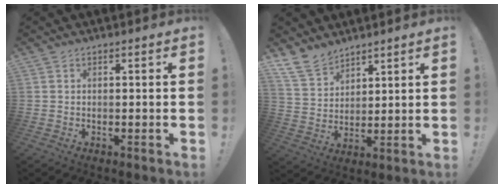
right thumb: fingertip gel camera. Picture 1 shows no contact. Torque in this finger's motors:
{"motor_torque": [0.85, 0.81, 0.63, 0.49, 0.03]}